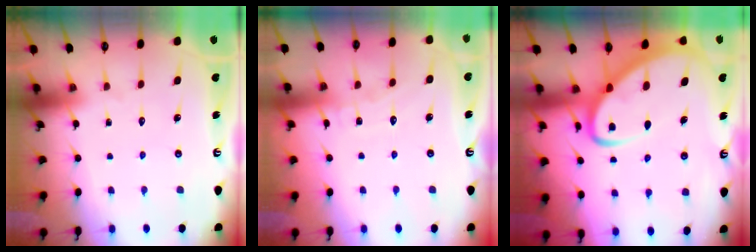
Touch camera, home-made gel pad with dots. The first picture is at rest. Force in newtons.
{"total": 5.2, "press": 5.2, "slide": 0.5}
{"total": 7.7, "press": 7.6, "slide": 0.8}